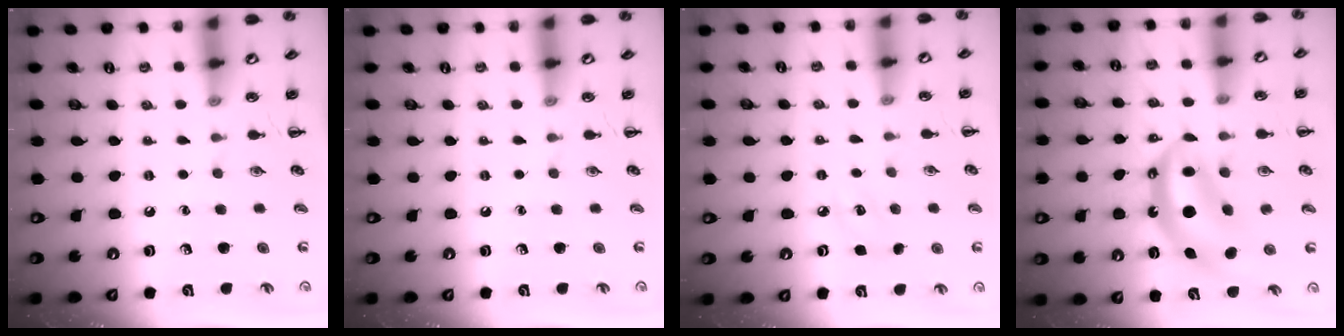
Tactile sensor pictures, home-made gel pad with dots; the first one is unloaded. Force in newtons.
{"total": 0.0}
{"total": 6.3, "press": 6.0, "slide": 2.0}
{"total": 9.4, "press": 9.2, "slide": 1.8}